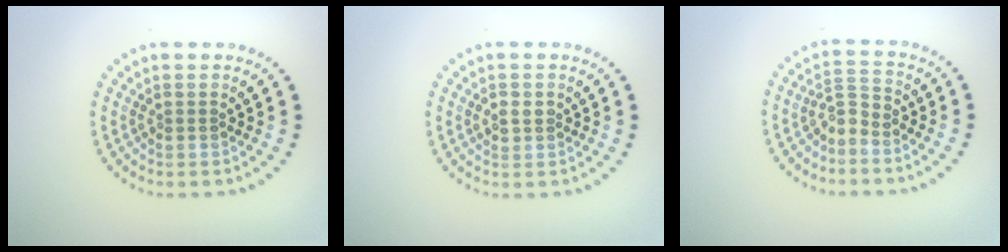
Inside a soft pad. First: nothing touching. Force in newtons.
{"total": 1.3, "press": 1.2, "slide": 0.3}
{"total": 2.2, "press": 1.5, "slide": 1.6}